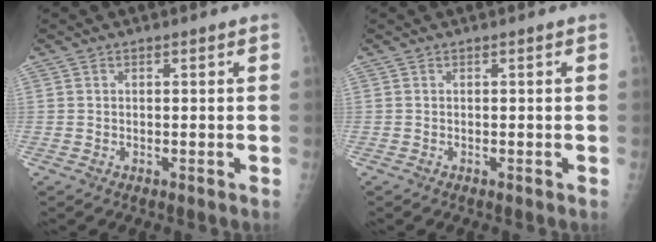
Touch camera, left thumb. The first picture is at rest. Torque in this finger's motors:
{"motor_torque": [-0.01, 0.00, 0.00, 0.00, 0.00]}